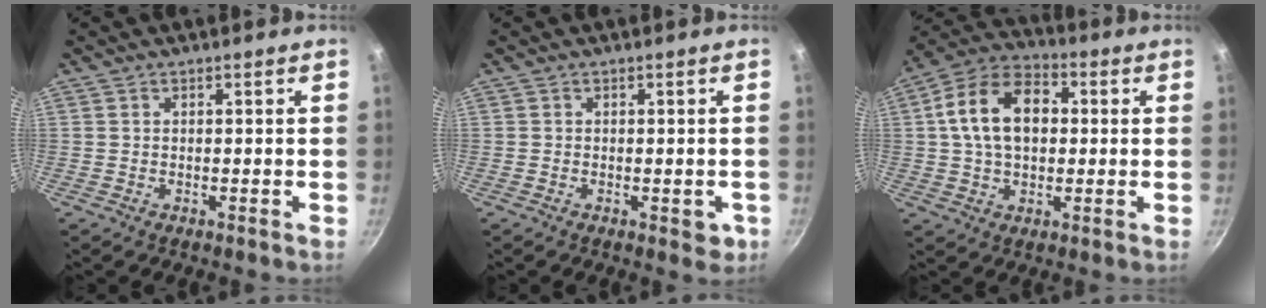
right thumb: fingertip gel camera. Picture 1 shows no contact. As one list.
[{"total": 3.0, "force": [-1.0, 1.6, 2.4], "torque": [-0.019, 0.000, -0.013]}, {"total": 14.9, "force": [2.0, 9.9, 11.0], "torque": [-0.162, 0.026, 0.018]}]